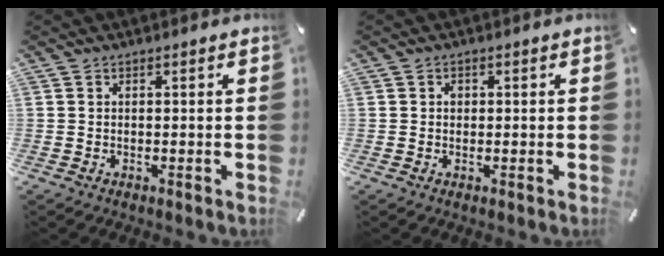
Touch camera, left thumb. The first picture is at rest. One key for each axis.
{"total": 1.1, "fx": 0.1, "fy": 1.0, "fz": 0.5, "tx": -0.010, "ty": 0.004, "tz": 0.001}